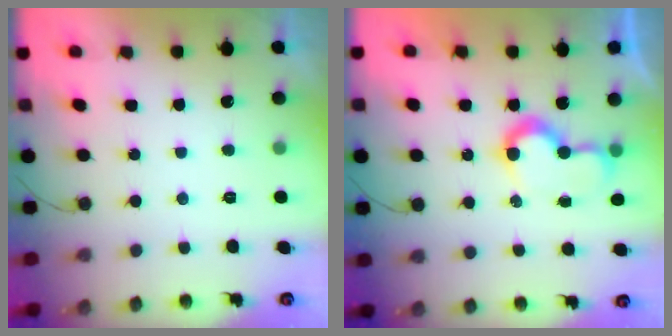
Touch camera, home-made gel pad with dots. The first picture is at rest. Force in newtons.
{"total": 8.5, "press": 8.5, "slide": 0.2}